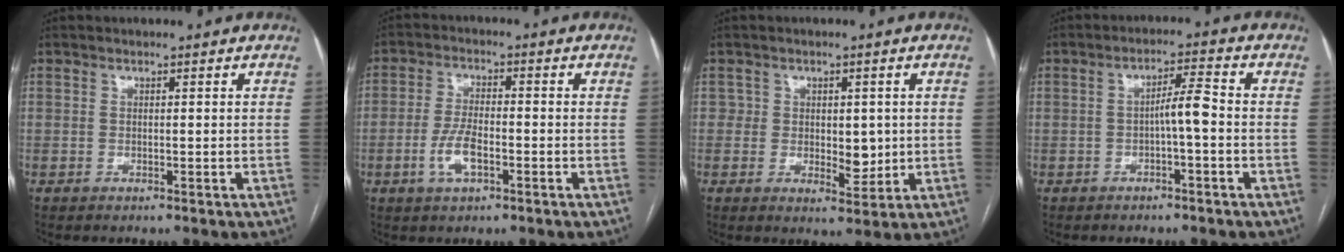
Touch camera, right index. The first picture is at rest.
{"total": 5.5, "force": [-2.1, 2.0, 4.7], "torque": [-0.098, 0.002, -0.038]}
{"total": 4.5, "force": [0.1, 2.8, 3.5], "torque": [-0.039, 0.000, 0.010]}
{"total": 4.1, "force": [-0.9, 0.3, 4.0], "torque": [-0.062, 0.011, -0.014]}